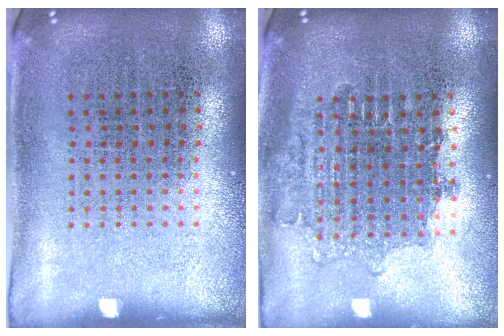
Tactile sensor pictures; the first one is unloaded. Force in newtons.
{"total": 1.6, "press": 1.3, "slide": 0.9}